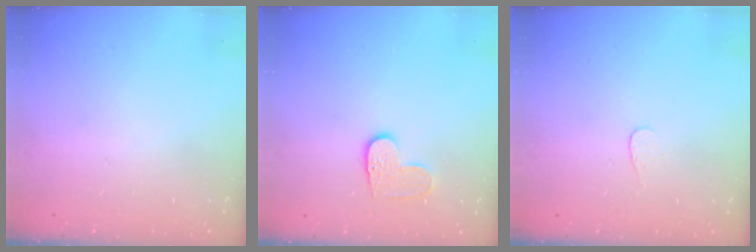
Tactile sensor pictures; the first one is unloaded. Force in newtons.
{"total": 6.1, "press": 6.1, "slide": 0.4}
{"total": 3.3, "press": 3.3, "slide": 0.3}